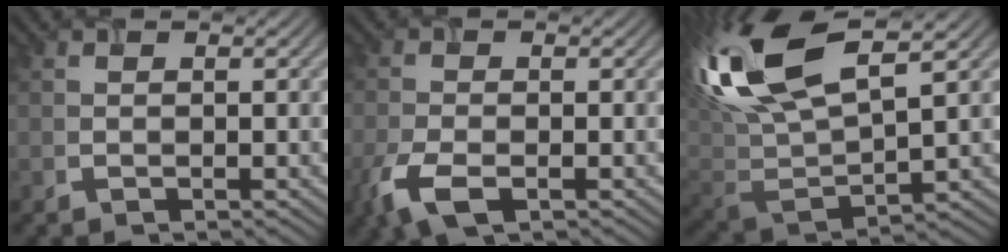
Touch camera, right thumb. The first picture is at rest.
{"total": 5.0, "force": [-2.5, 2.3, 3.7], "torque": [-0.093, -0.011, -0.054]}
{"total": 17.2, "force": [7.9, 6.8, 13.6], "torque": [-0.326, 0.026, 0.149]}